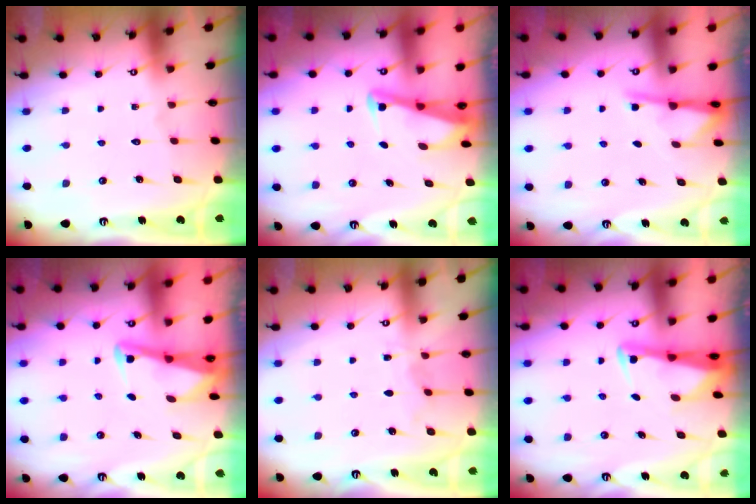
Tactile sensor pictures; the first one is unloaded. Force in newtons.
{"total": 2.7, "press": 2.7, "slide": 0.3}
{"total": 2.6, "press": 2.6, "slide": 0.4}
{"total": 2.8, "press": 2.8, "slide": 0.4}
{"total": 3.8, "press": 3.8, "slide": 0.4}
{"total": 2.5, "press": 2.5, "slide": 0.5}